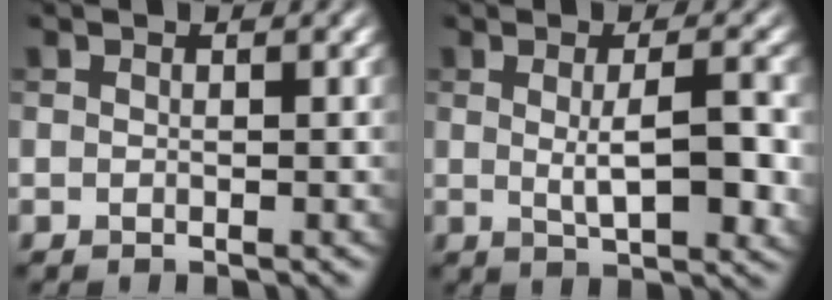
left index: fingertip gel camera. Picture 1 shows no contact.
{"total": 5.2, "force": [0.2, 1.4, 5.0], "torque": [-0.075, -0.004, 0.007]}